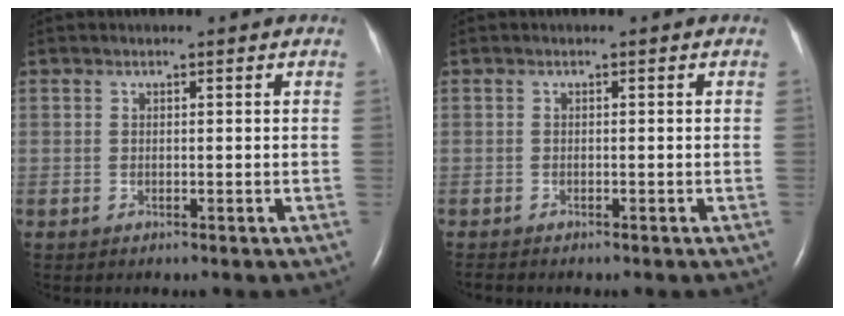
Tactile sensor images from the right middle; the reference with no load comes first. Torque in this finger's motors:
{"motor_torque": [0.36, -0.45, -0.01, 0.02]}